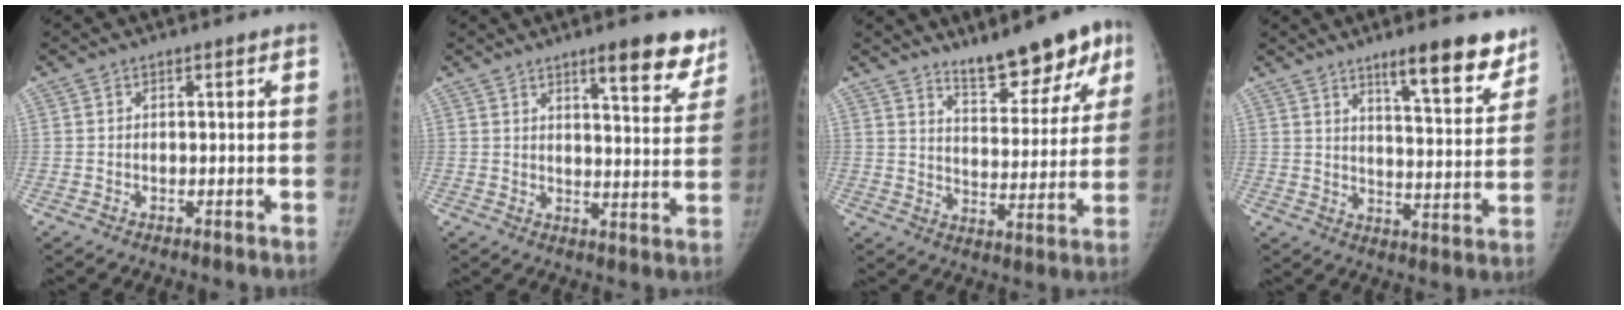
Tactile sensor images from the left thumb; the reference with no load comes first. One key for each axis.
{"total": 11.0, "fx": 7.6, "fy": 2.9, "fz": 7.4, "tx": -0.057, "ty": -0.045, "tz": 0.100}
{"total": 14.1, "fx": 9.6, "fy": 5.1, "fz": 9.0, "tx": -0.078, "ty": -0.052, "tz": 0.147}
{"total": 12.9, "fx": 9.0, "fy": 2.9, "fz": 8.7, "tx": -0.089, "ty": -0.060, "tz": 0.134}